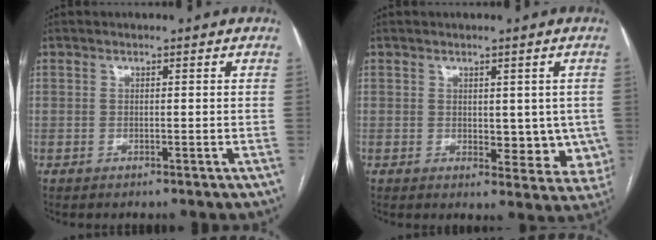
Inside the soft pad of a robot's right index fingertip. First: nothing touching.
{"total": 7.1, "force": [0.3, 4.0, 5.9], "torque": [-0.045, -0.008, 0.009]}